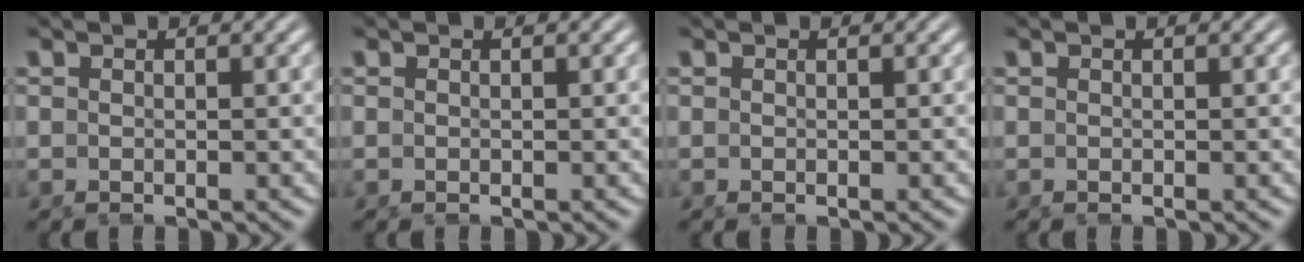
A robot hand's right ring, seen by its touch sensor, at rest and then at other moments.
{"total": 0.0}
{"total": 0.0}
{"total": 0.0}